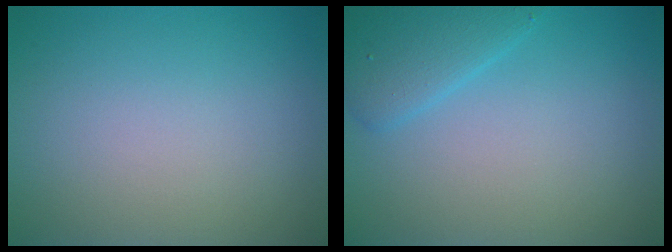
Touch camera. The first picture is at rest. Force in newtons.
{"total": 2.9, "press": 2.9, "slide": 0.2}